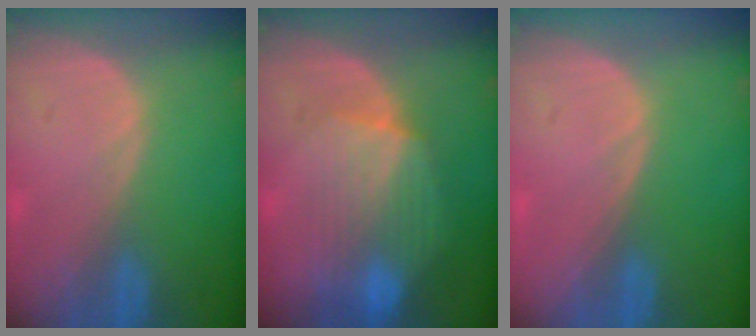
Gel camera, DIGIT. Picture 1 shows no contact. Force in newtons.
{"total": 8.8, "press": 8.1, "slide": 3.5}
{"total": 0.0}